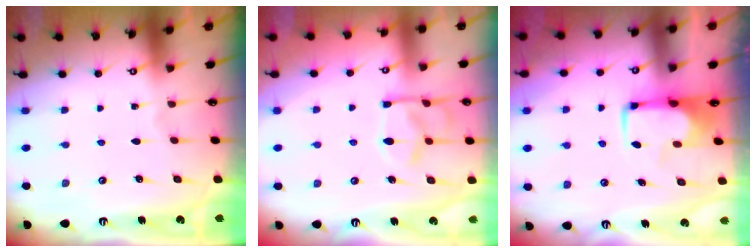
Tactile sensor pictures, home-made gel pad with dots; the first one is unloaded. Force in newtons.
{"total": 12.7, "press": 12.7, "slide": 1.2}
{"total": 1.5, "press": 1.5, "slide": 0.4}